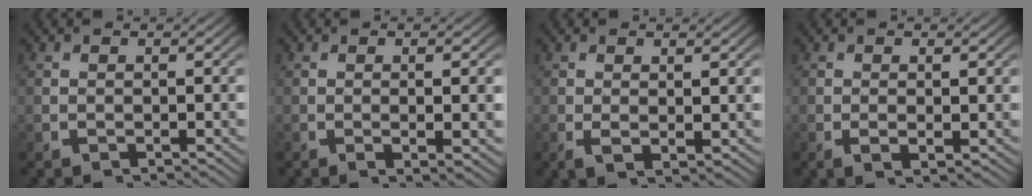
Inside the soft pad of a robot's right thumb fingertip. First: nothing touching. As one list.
[{"total": 2.2, "force": [0.1, 0.3, 2.1], "torque": [-0.033, 0.000, 0.001]}, {"total": 1.5, "force": [0.5, 0.5, 1.3], "torque": [-0.028, -0.010, 0.016]}, {"total": 1.3, "force": [0.2, 0.5, 1.2], "torque": [-0.024, -0.005, 0.006]}]